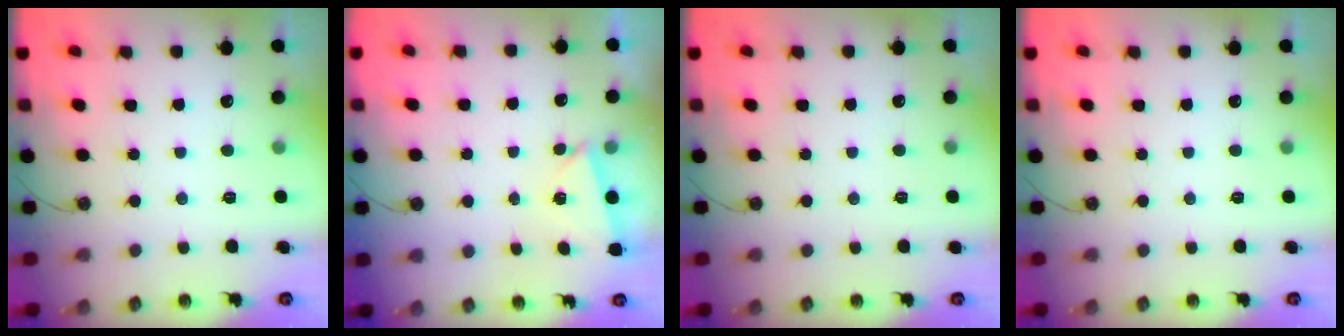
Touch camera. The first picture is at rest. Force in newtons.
{"total": 3.0, "press": 2.4, "slide": 1.7}
{"total": 1.7, "press": 0.9, "slide": 1.5}
{"total": 0.0}